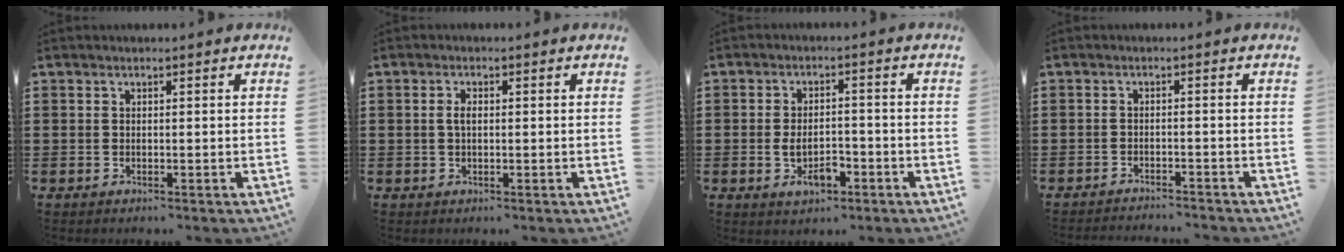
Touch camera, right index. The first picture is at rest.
{"total": 1.8, "force": [0.1, 0.8, 1.6], "torque": [-0.032, 0.004, 0.000]}
{"total": 4.7, "force": [-1.9, 2.3, 3.7], "torque": [-0.070, 0.006, -0.035]}
{"total": 2.0, "force": [-2.0, 0.0, -0.2], "torque": [-0.002, 0.004, -0.043]}